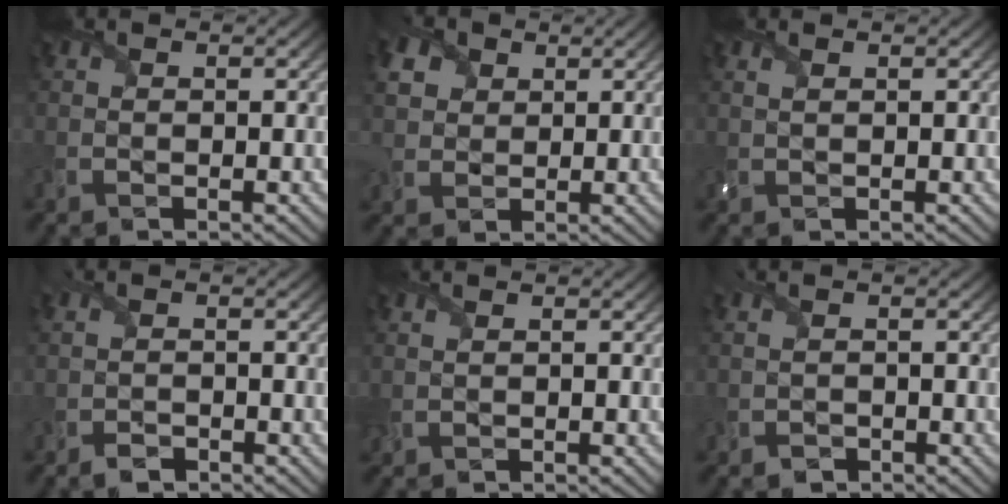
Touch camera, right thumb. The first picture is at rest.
{"total": 4.8, "force": [2.1, 3.8, 2.1], "torque": [-0.081, 0.012, 0.034]}
{"total": 0.7, "force": [0.4, 0.0, 0.5], "torque": [-0.015, 0.002, 0.010]}
{"total": 1.3, "force": [-1.2, 0.4, 0.3], "torque": [-0.012, -0.003, -0.027]}
{"total": 0.6, "force": [0.3, 0.1, 0.5], "torque": [-0.016, 0.001, 0.009]}
{"total": 0.8, "force": [-0.7, 0.4, 0.1], "torque": [-0.003, -0.002, -0.015]}